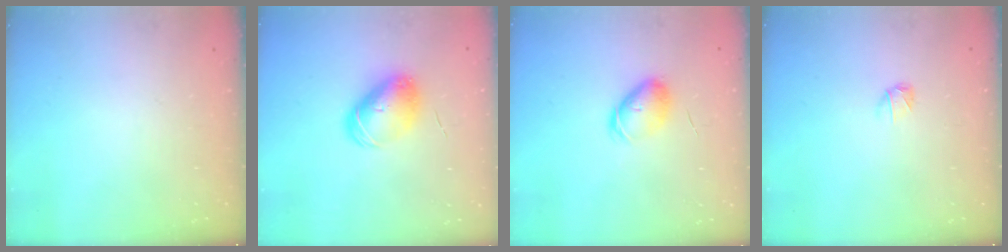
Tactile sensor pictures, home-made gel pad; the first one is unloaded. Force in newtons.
{"total": 9.0, "press": 9.0, "slide": 0.2}
{"total": 7.1, "press": 7.1, "slide": 0.5}
{"total": 2.6, "press": 2.5, "slide": 0.6}